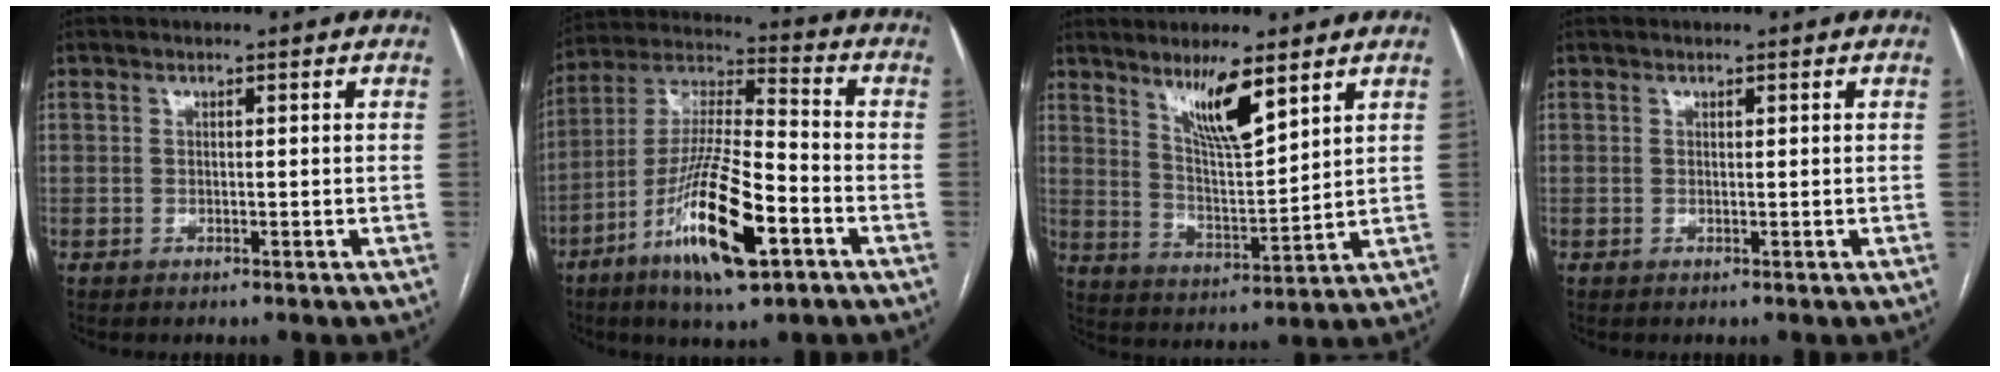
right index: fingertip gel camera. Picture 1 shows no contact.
{"total": 17.0, "force": [-7.6, 3.2, 14.9], "torque": [-0.292, -0.014, -0.133]}
{"total": 9.1, "force": [6.0, 1.1, 6.8], "torque": [-0.122, -0.012, 0.114]}
{"total": 0.0}